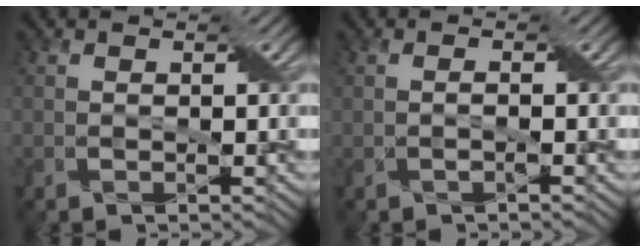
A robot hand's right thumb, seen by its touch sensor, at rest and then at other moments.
{"total": 0.9, "force": [-0.7, -0.4, 0.3], "torque": [-0.004, 0.004, -0.015]}